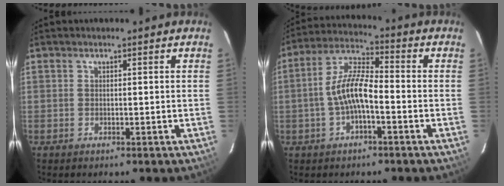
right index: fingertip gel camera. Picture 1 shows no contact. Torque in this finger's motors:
{"motor_torque": [0.89, -0.36, 0.60, 0.17]}